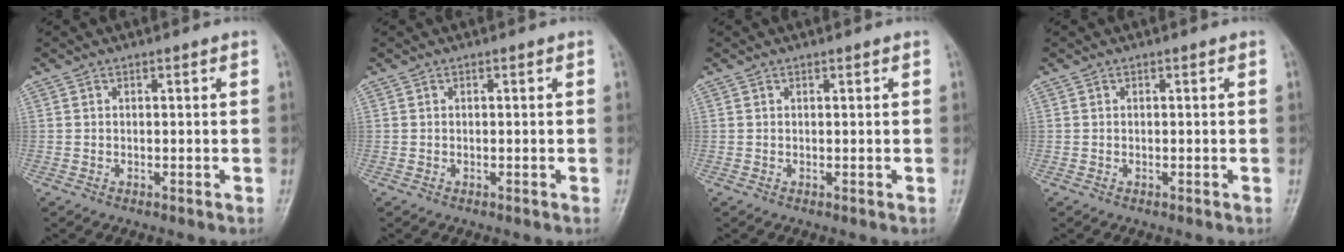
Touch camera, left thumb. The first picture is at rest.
{"total": 0.0}
{"total": 0.0}
{"total": 0.0}